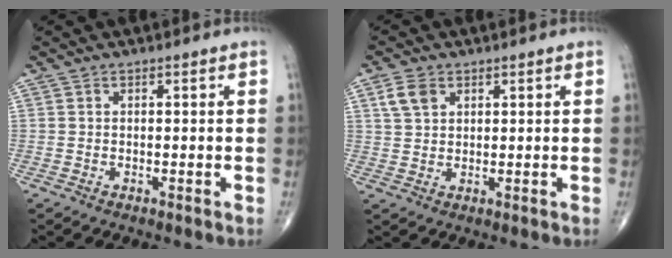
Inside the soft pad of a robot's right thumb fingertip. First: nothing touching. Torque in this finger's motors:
{"motor_torque": [-0.17, 0.21, 0.20, 0.09, 0.01]}